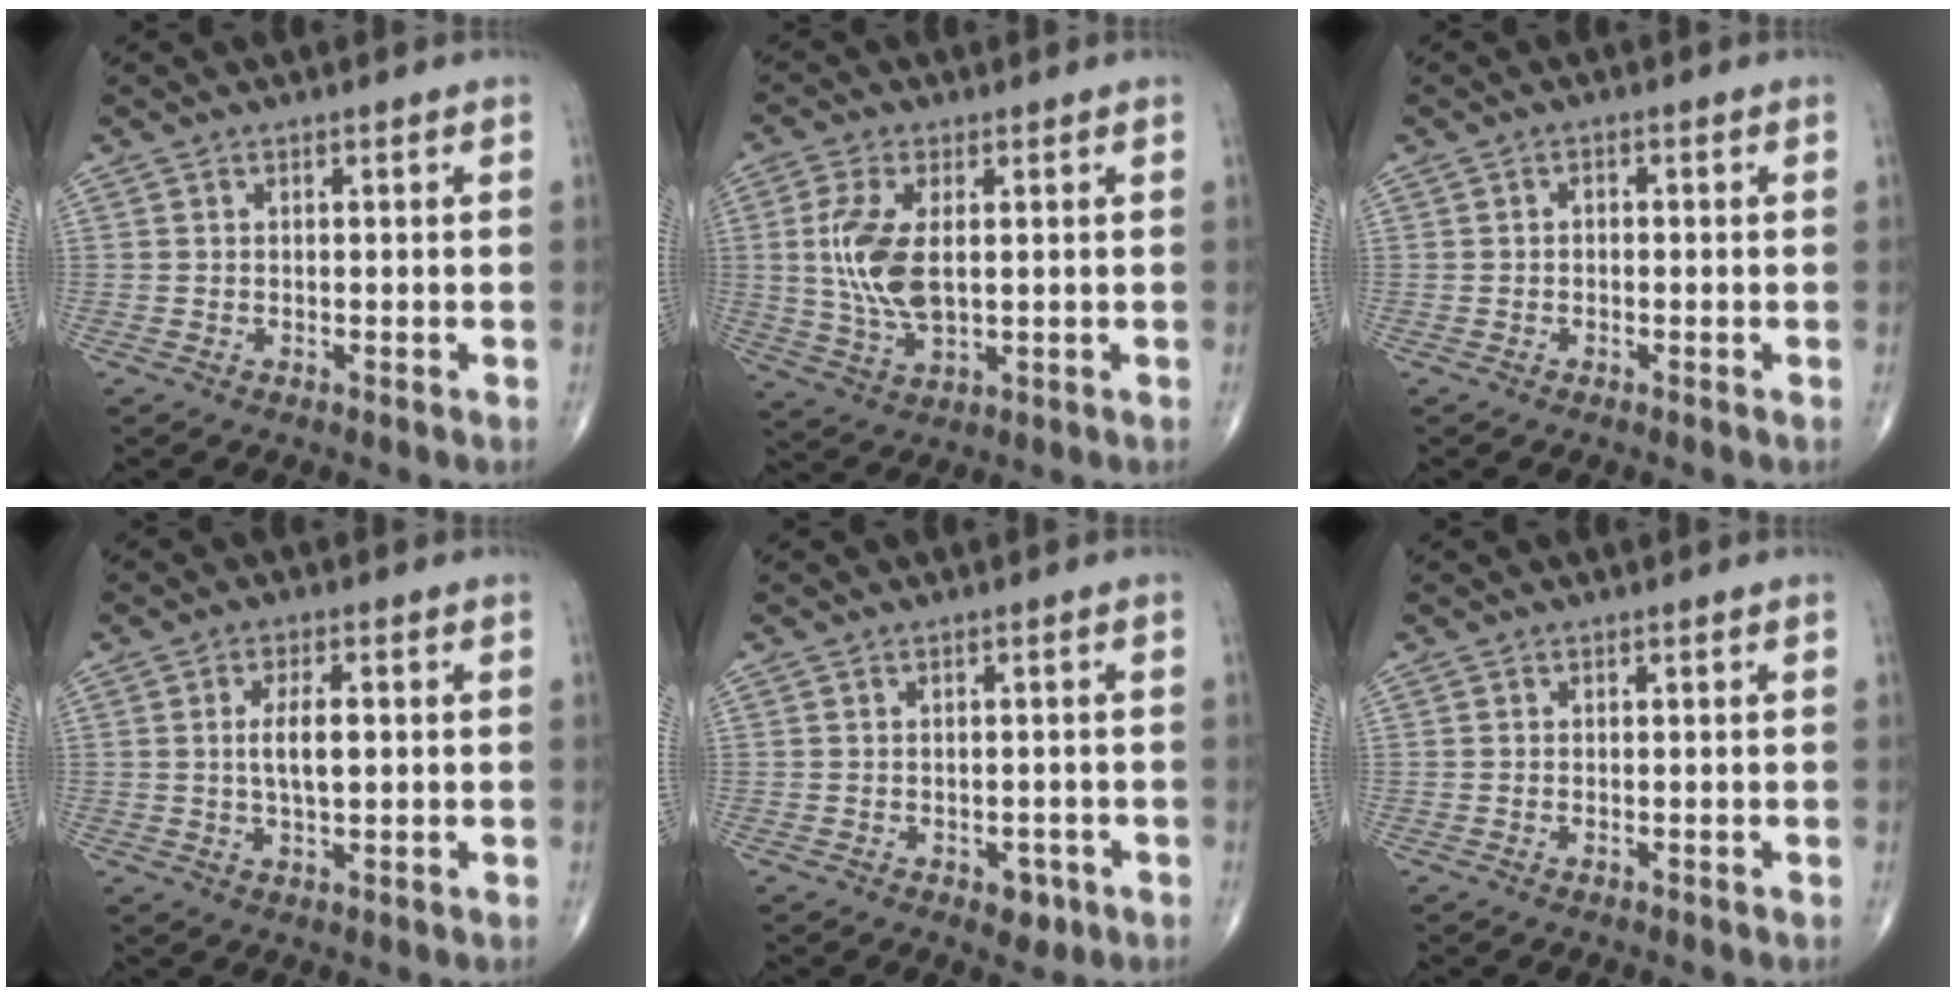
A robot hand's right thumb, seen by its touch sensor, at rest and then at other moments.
{"total": 10.2, "force": [1.1, 5.1, 8.8], "torque": [-0.193, -0.010, 0.028]}
{"total": 1.0, "force": [-0.2, 0.7, 0.7], "torque": [-0.007, 0.004, -0.006]}
{"total": 5.5, "force": [0.4, 2.2, 5.0], "torque": [-0.092, -0.002, 0.007]}
{"total": 2.9, "force": [-1.4, 1.9, 1.7], "torque": [-0.005, 0.004, -0.014]}
{"total": 0.0}